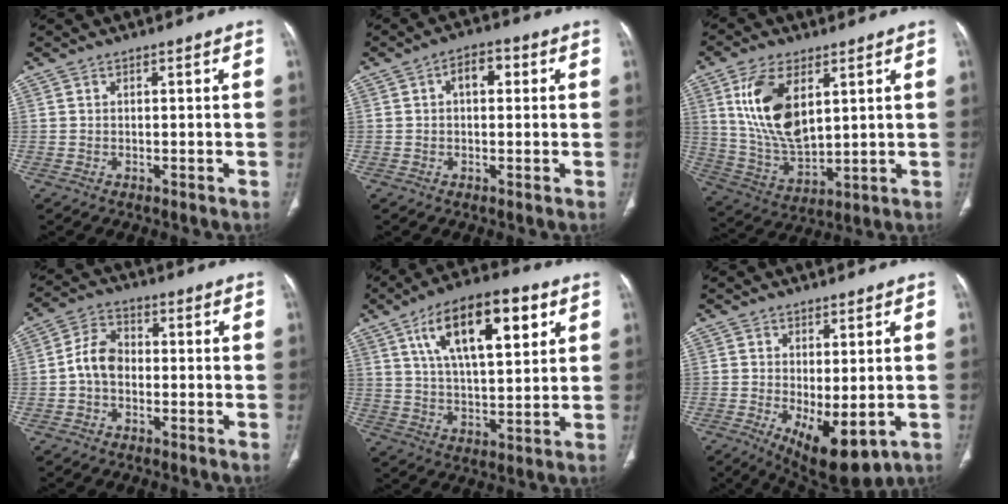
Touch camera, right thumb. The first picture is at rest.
{"total": 4.7, "force": [1.0, 2.8, 3.6], "torque": [-0.047, 0.015, 0.011]}
{"total": 15.1, "force": [5.3, 7.6, 11.9], "torque": [-0.227, -0.024, 0.114]}
{"total": 6.3, "force": [-0.9, 4.5, 4.3], "torque": [-0.068, 0.021, -0.028]}
{"total": 18.2, "force": [7.8, 7.5, 14.7], "torque": [-0.216, -0.015, 0.130]}
{"total": 9.9, "force": [-2.5, 4.2, 8.6], "torque": [-0.126, -0.018, -0.021]}